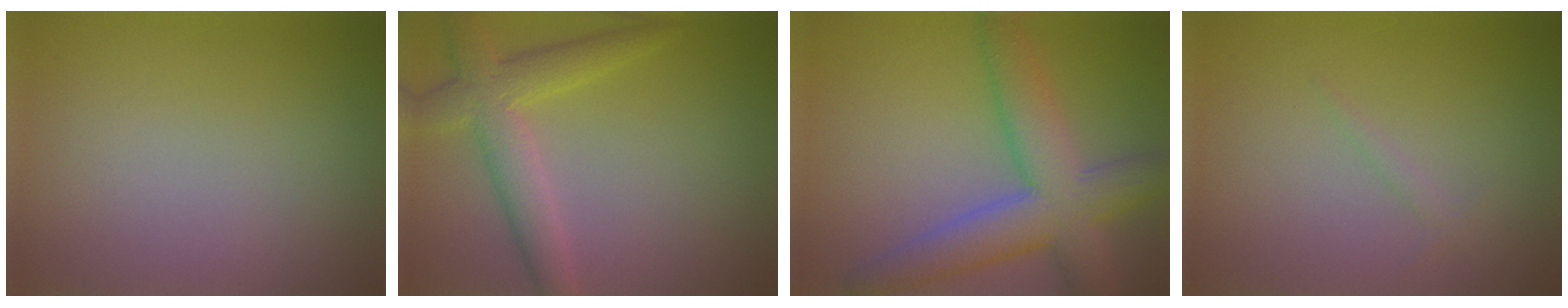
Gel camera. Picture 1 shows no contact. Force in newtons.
{"total": 4.4, "press": 4.4, "slide": 0.2}
{"total": 7.5, "press": 7.5, "slide": 0.4}
{"total": 0.6, "press": 0.6, "slide": 0.1}